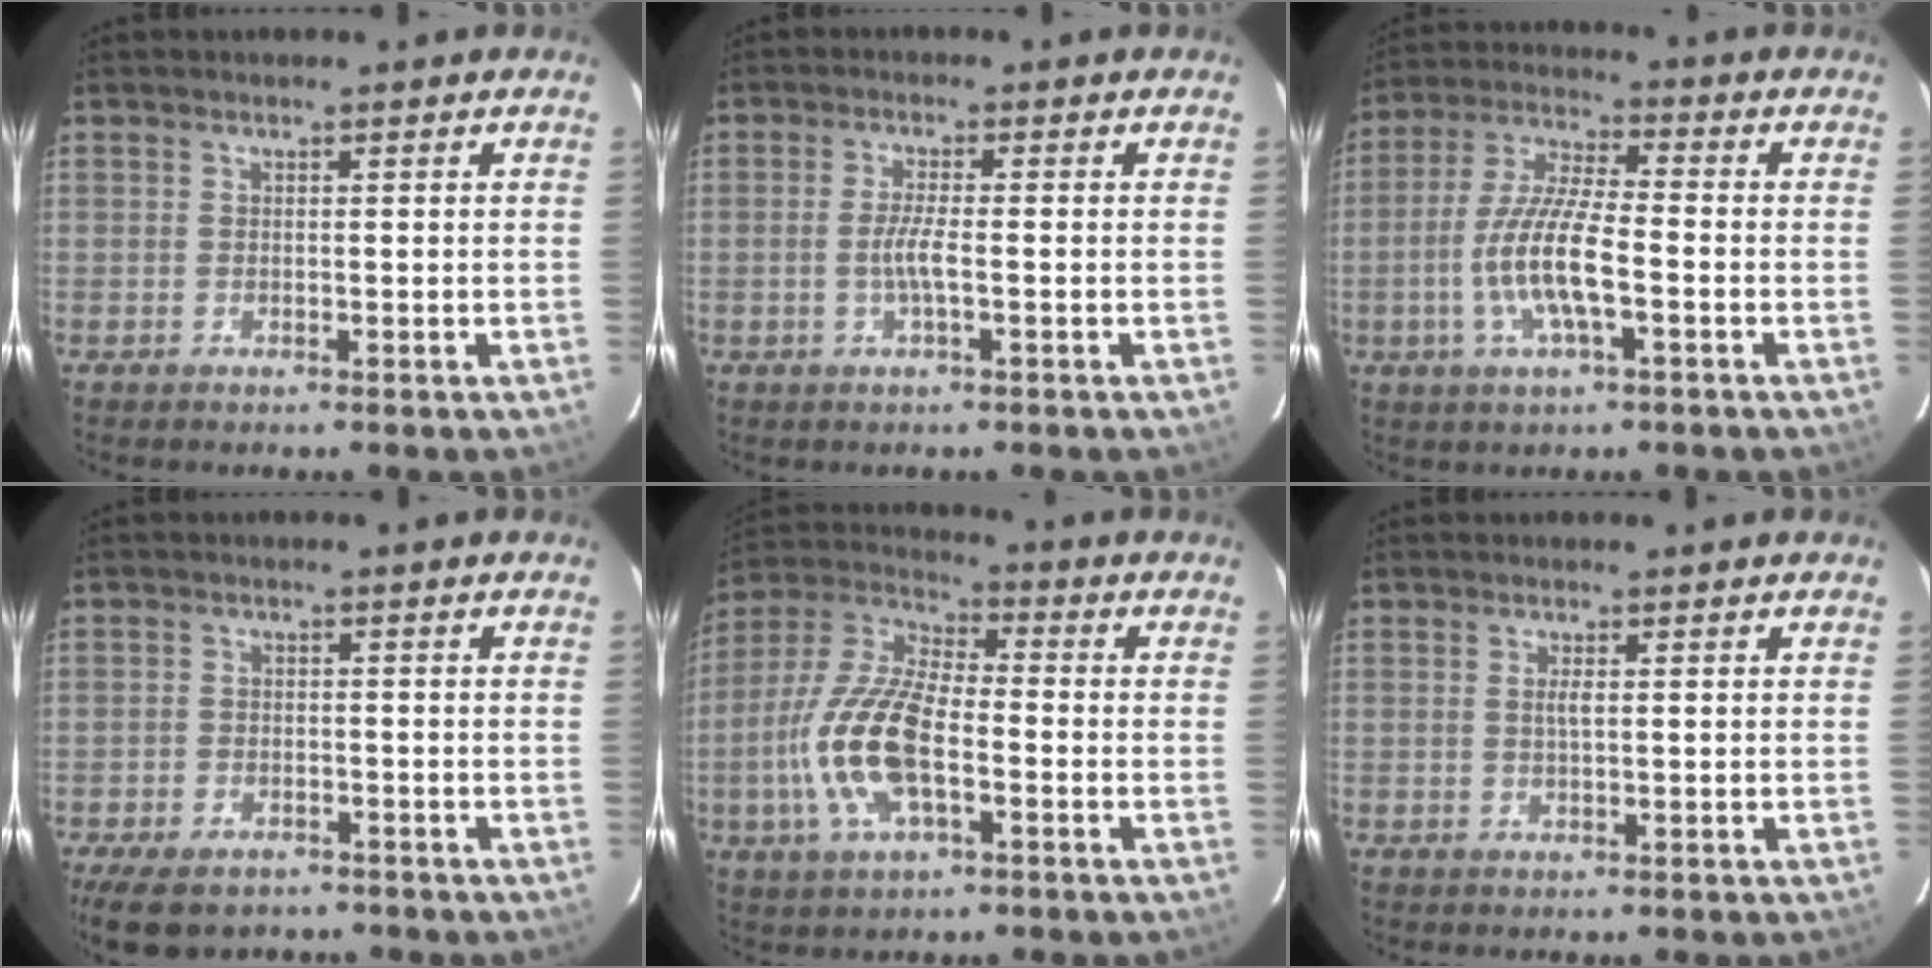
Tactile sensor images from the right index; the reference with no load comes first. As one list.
[{"total": 3.5, "force": [-1.0, 0.0, 3.3], "torque": [-0.064, -0.002, -0.021]}, {"total": 11.6, "force": [-3.3, 2.7, 10.7], "torque": [-0.224, -0.004, -0.062]}, {"total": 10.1, "force": [-7.5, 5.1, 4.5], "torque": [-0.113, -0.016, -0.118]}, {"total": 15.3, "force": [-4.1, 6.3, 13.3], "torque": [-0.284, 0.000, -0.083]}, {"total": 1.3, "force": [0.2, 0.2, 1.3], "torque": [-0.024, 0.001, 0.002]}]